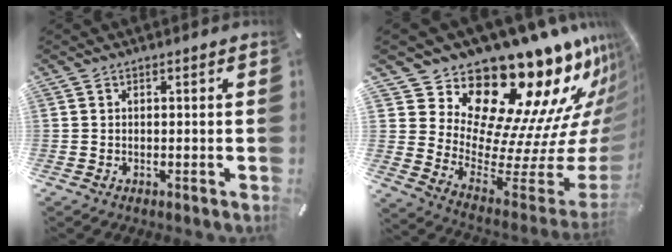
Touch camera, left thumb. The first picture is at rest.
{"total": 23.5, "force": [17.3, 10.9, 11.6], "torque": [-0.135, -0.185, 0.316]}